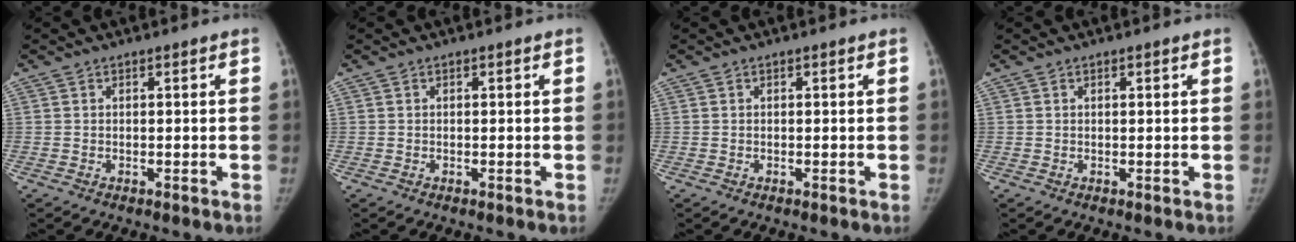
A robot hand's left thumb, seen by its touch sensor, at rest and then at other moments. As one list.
[{"total": 0.0}, {"total": 0.0}, {"total": 0.6, "force": [0.2, 0.1, 0.5], "torque": [-0.009, 0.000, 0.004]}]